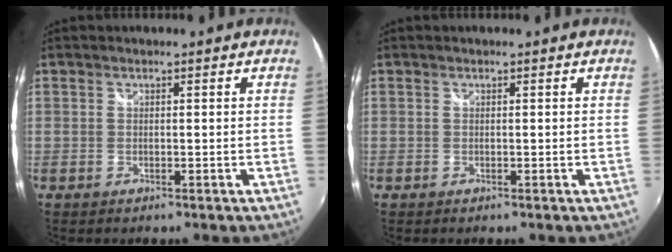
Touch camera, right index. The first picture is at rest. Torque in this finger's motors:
{"motor_torque": [-0.11, 0.11, 0.00, 0.00]}